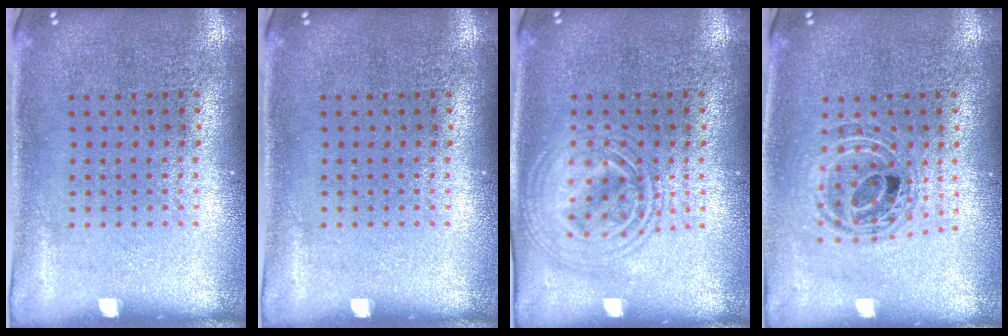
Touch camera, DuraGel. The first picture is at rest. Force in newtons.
{"total": 0.0}
{"total": 1.9, "press": 1.9, "slide": 0.3}
{"total": 0.9, "press": 0.9, "slide": 0.2}